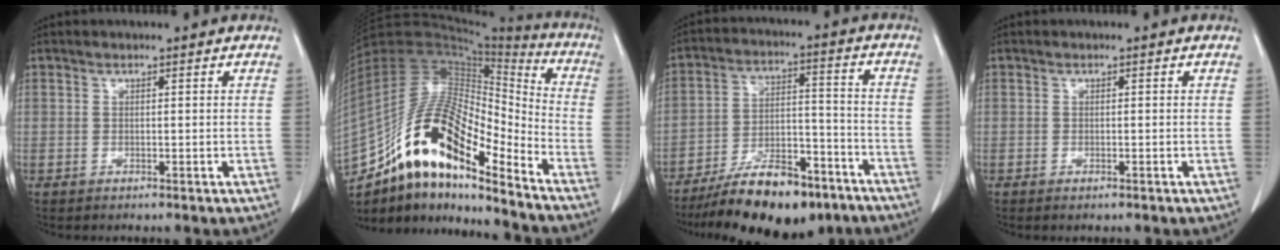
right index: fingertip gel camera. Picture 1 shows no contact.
{"total": 19.6, "force": [-13.1, 5.2, 13.7], "torque": [-0.262, 0.033, -0.231]}
{"total": 16.3, "force": [-12.2, 5.4, 9.4], "torque": [-0.149, 0.016, -0.200]}
{"total": 0.8, "force": [-0.5, 0.2, 0.6], "torque": [-0.009, -0.001, -0.006]}